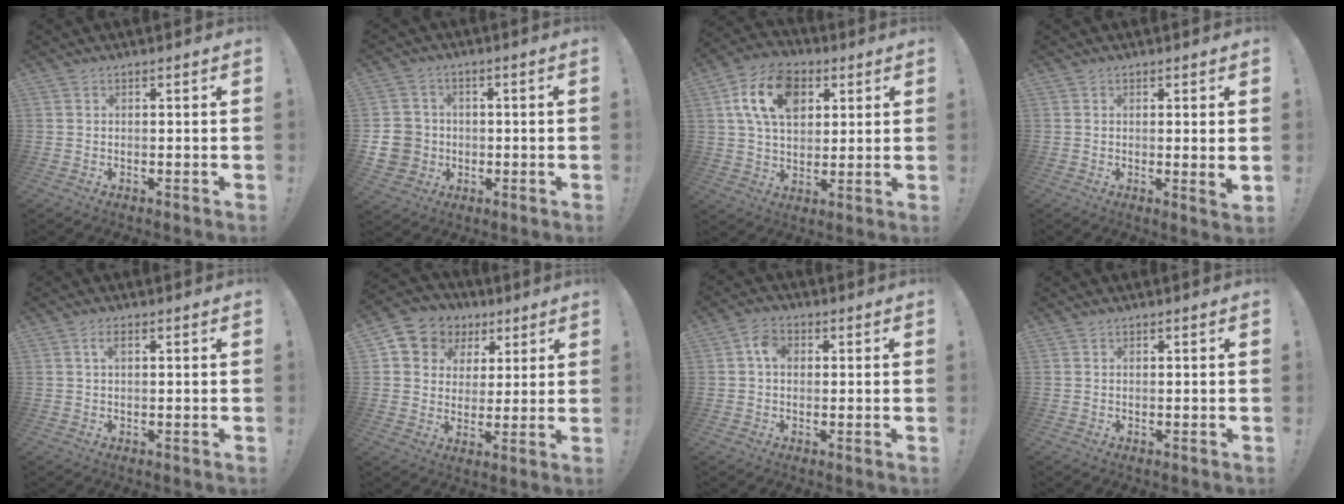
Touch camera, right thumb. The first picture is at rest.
{"total": 10.2, "force": [-1.8, 9.4, 3.5], "torque": [-0.078, 0.020, -0.026]}
{"total": 16.5, "force": [6.2, 11.4, 10.2], "torque": [-0.159, -0.007, 0.119]}
{"total": 2.8, "force": [0.6, 0.0, 2.7], "torque": [-0.030, -0.011, 0.009]}
{"total": 2.3, "force": [0.7, 0.9, 2.0], "torque": [-0.034, 0.003, 0.009]}
{"total": 8.3, "force": [3.1, 7.3, 2.2], "torque": [-0.039, -0.015, 0.066]}
{"total": 5.5, "force": [0.9, 4.1, 3.5], "torque": [-0.053, 0.010, 0.016]}
{"total": 0.0}